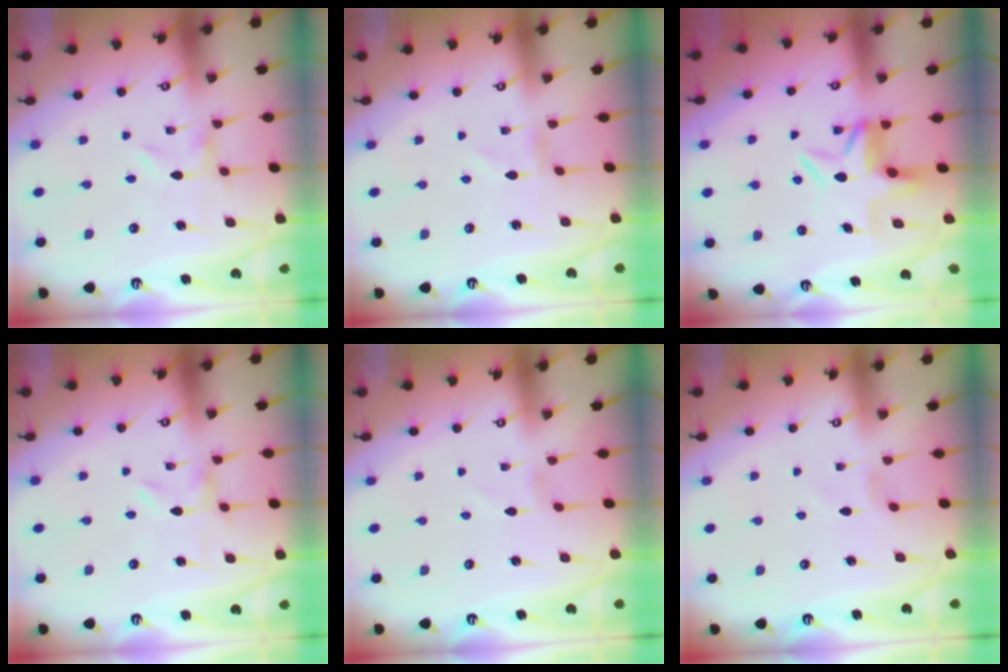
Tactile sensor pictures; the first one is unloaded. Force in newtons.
{"total": 0.0}
{"total": 6.7, "press": 6.3, "slide": 2.0}
{"total": 0.0}
{"total": 0.9, "press": 0.8, "slide": 0.1}
{"total": 1.2, "press": 1.2, "slide": 0.3}